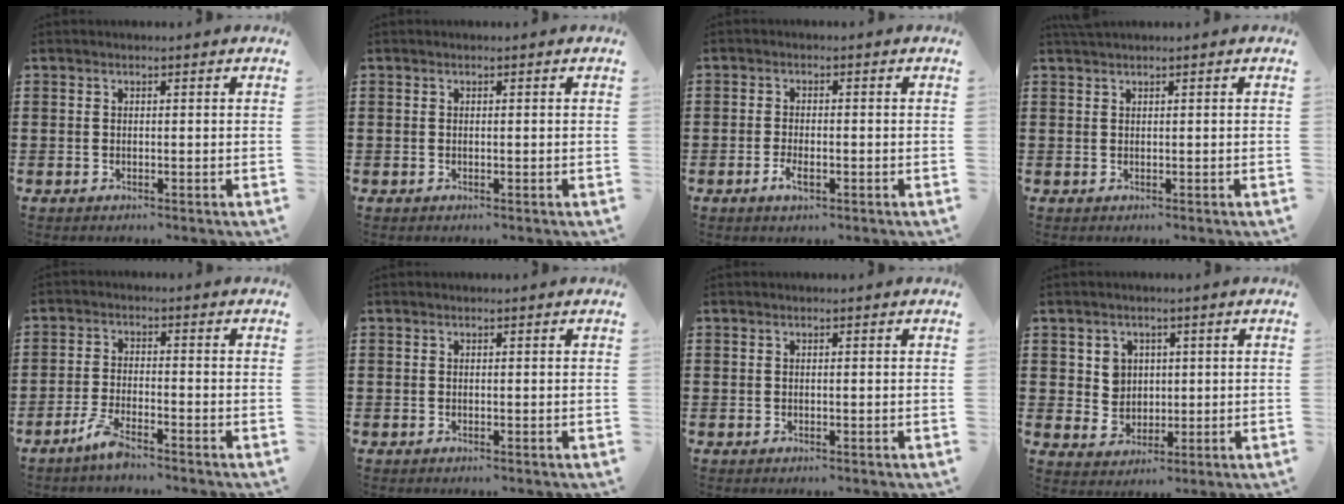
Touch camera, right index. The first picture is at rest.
{"total": 0.0}
{"total": 2.6, "force": [-1.1, 0.9, 2.1], "torque": [-0.045, -0.002, -0.022]}
{"total": 0.6, "force": [0.5, -0.1, 0.3], "torque": [-0.008, -0.001, 0.010]}
{"total": 3.9, "force": [-3.3, 0.4, 2.1], "torque": [-0.048, -0.002, -0.065]}
{"total": 0.0}
{"total": 0.0}
{"total": 4.3, "force": [1.3, 3.9, 1.2], "torque": [-0.043, 0.012, 0.023]}